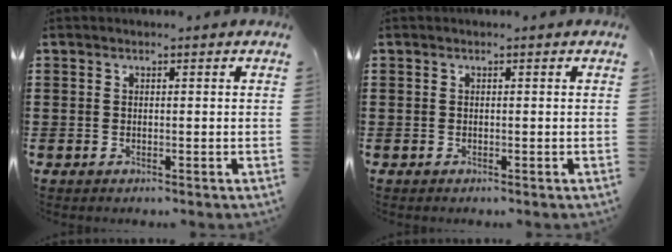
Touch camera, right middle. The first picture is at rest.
{"total": 0.0}